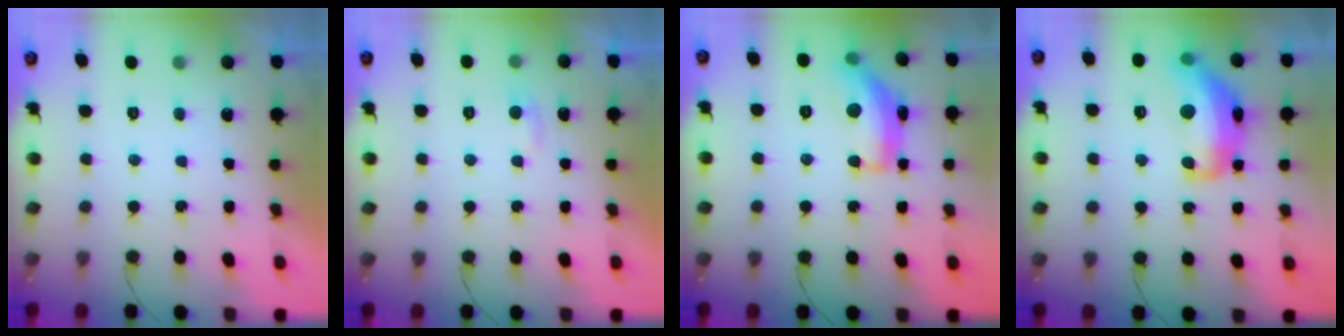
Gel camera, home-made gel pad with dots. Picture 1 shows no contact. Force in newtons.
{"total": 4.2, "press": 4.1, "slide": 0.5}
{"total": 14.1, "press": 14.1, "slide": 0.5}
{"total": 14.8, "press": 14.7, "slide": 1.3}